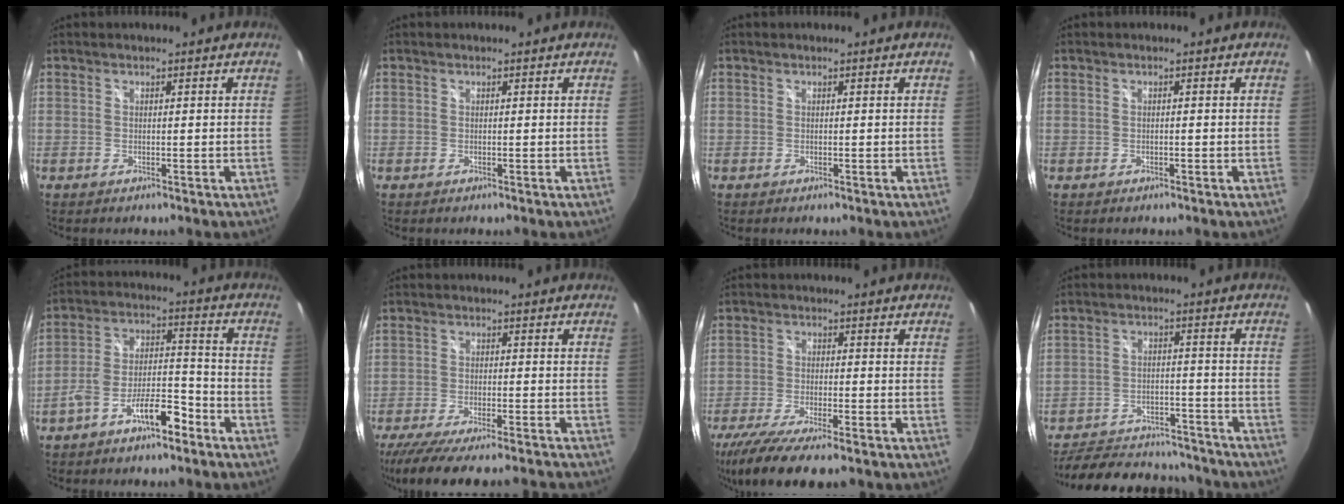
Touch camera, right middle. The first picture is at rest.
{"total": 0.0}
{"total": 0.0}
{"total": 0.6, "force": [-0.3, 0.2, 0.5], "torque": [-0.007, 0.003, -0.005]}
{"total": 9.1, "force": [-5.8, 3.3, 6.1], "torque": [-0.110, 0.026, -0.093]}
{"total": 16.4, "force": [-14.5, 1.8, 7.5], "torque": [-0.153, -0.030, -0.219]}
{"total": 12.9, "force": [-10.2, 2.2, 7.6], "torque": [-0.165, -0.048, -0.172]}
{"total": 21.7, "force": [-18.5, 7.6, 8.3], "torque": [-0.172, 0.013, -0.242]}